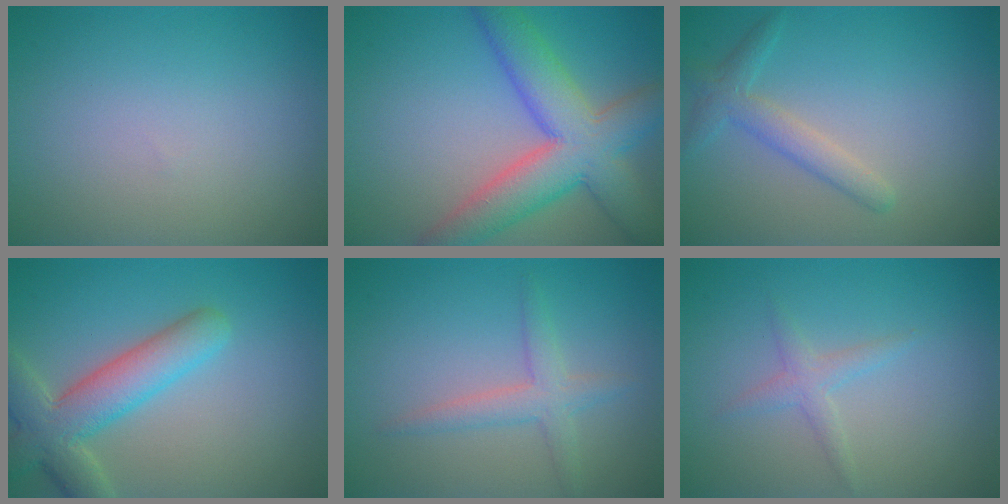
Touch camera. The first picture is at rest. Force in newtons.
{"total": 8.5, "press": 8.4, "slide": 0.4}
{"total": 2.4, "press": 2.4, "slide": 0.2}
{"total": 6.1, "press": 6.1, "slide": 0.7}
{"total": 2.4, "press": 2.4, "slide": 0.1}
{"total": 1.5, "press": 1.5, "slide": 0.1}